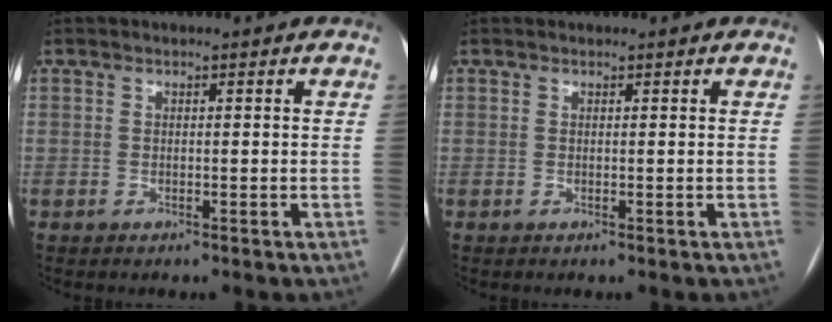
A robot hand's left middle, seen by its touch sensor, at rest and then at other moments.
{"total": 0.0}